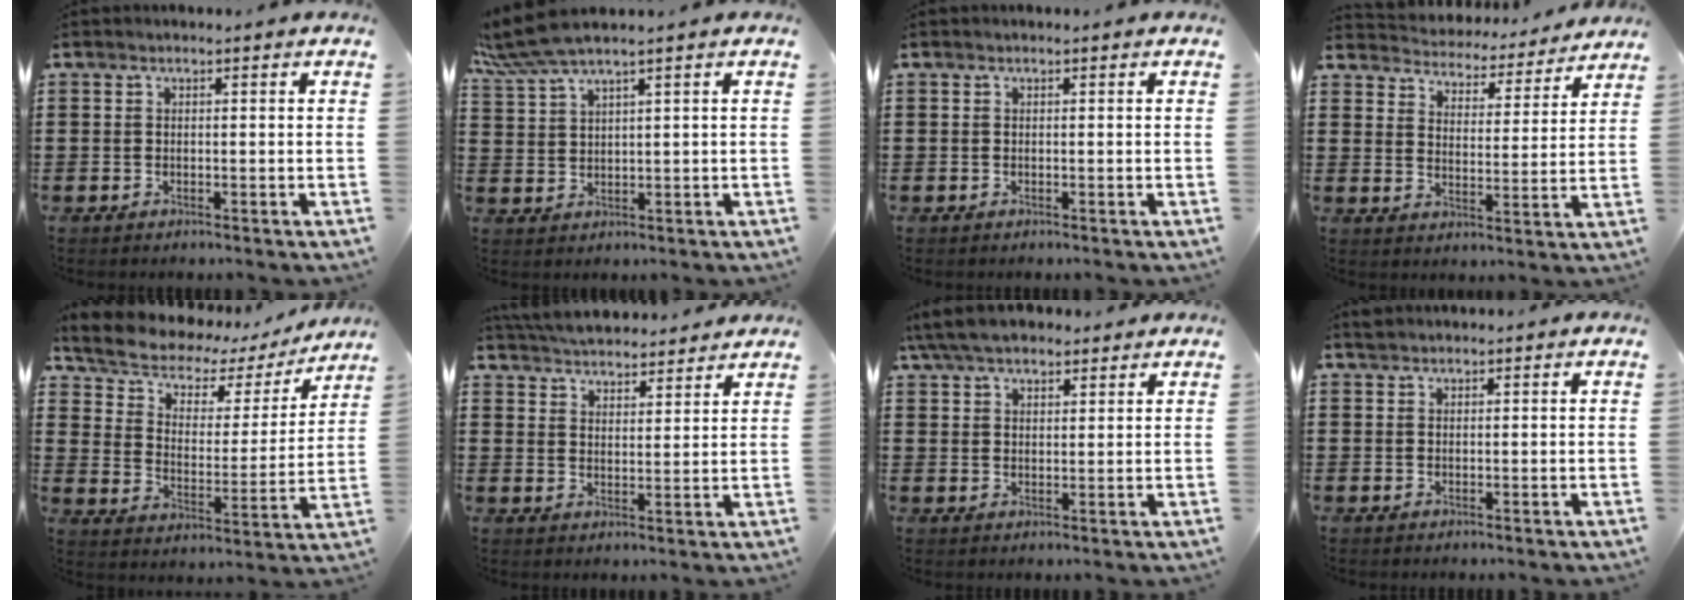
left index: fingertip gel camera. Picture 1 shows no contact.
{"total": 4.9, "force": [3.7, 0.3, 3.2], "torque": [-0.089, -0.009, 0.060]}
{"total": 0.0}
{"total": 4.4, "force": [4.4, 0.4, -0.1], "torque": [-0.026, -0.039, 0.071]}
{"total": 5.3, "force": [4.5, 2.5, 1.4], "torque": [-0.057, -0.032, 0.072]}
{"total": 4.9, "force": [4.8, 0.5, 0.5], "torque": [-0.028, -0.022, 0.087]}
{"total": 6.1, "force": [5.1, 2.0, 2.8], "torque": [-0.069, -0.002, 0.096]}
{"total": 0.9, "force": [0.9, 0.3, 0.2], "torque": [-0.006, 0.001, 0.018]}